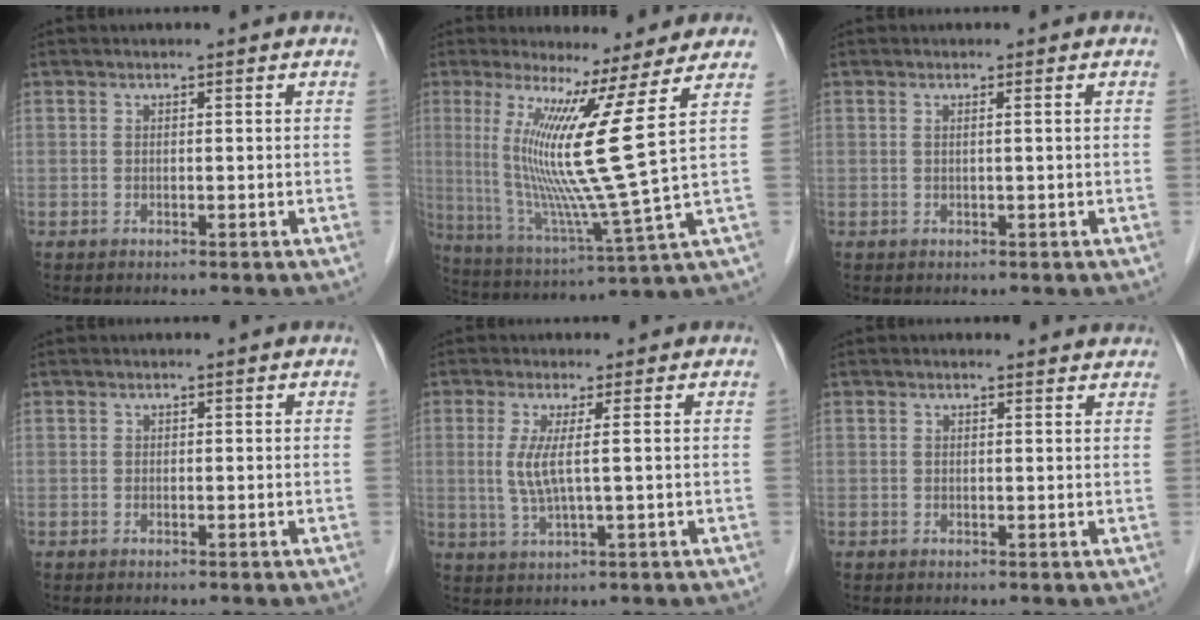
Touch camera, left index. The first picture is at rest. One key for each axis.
{"total": 13.0, "fx": 4.4, "fy": -3.6, "fz": 11.6, "tx": -0.221, "ty": -0.033, "tz": 0.088}
{"total": 0.8, "fx": 0.2, "fy": -0.2, "fz": 0.7, "tx": -0.019, "ty": 0.006, "tz": 0.003}
{"total": 0.0}
{"total": 4.7, "fx": 0.6, "fy": 0.0, "fz": 4.6, "tx": -0.110, "ty": -0.005, "tz": 0.015}
{"total": 2.6, "fx": 2.5, "fy": 0.5, "fz": 0.6, "tx": -0.017, "ty": 0.002, "tz": 0.017}